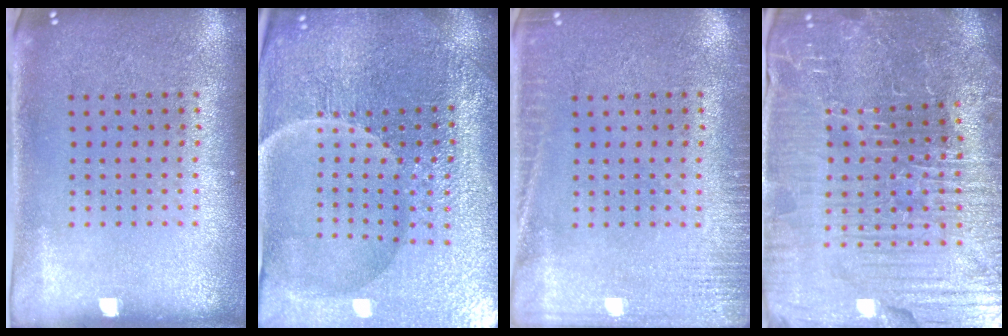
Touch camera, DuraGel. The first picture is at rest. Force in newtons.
{"total": 5.2, "press": 5.0, "slide": 1.5}
{"total": 2.7, "press": 2.7, "slide": 0.5}
{"total": 5.9, "press": 5.5, "slide": 1.9}